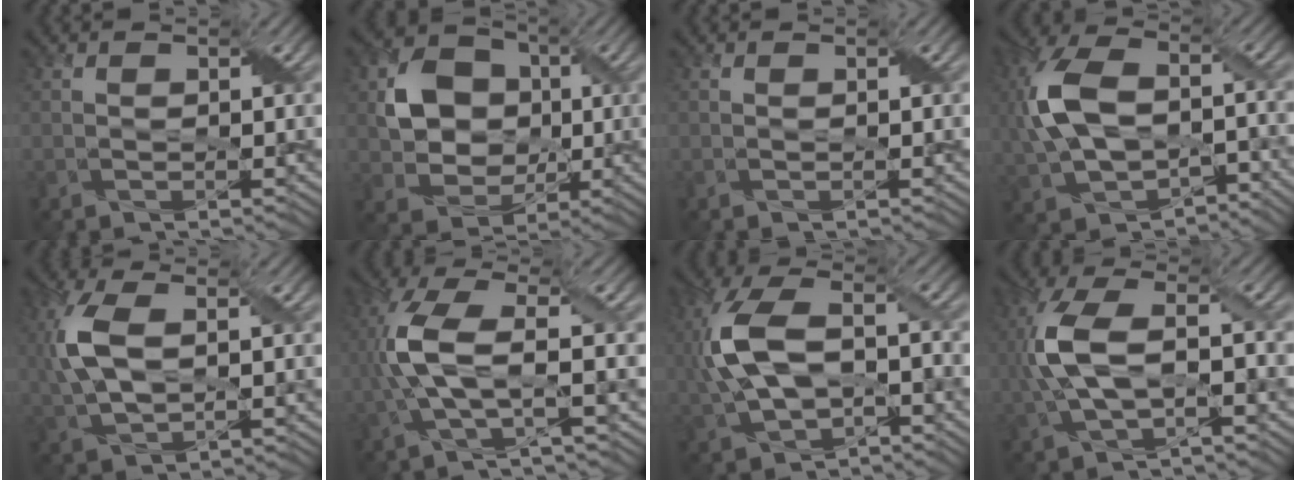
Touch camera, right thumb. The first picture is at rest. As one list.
[{"total": 7.9, "force": [1.0, 7.0, 3.5], "torque": [-0.080, 0.003, 0.012]}, {"total": 0.0}, {"total": 12.5, "force": [-1.2, 7.8, 9.7], "torque": [-0.227, 0.003, -0.025]}, {"total": 7.4, "force": [1.1, 3.8, 6.3], "torque": [-0.167, 0.008, 0.022]}, {"total": 7.5, "force": [-0.1, 2.5, 7.1], "torque": [-0.176, 0.011, -0.005]}, {"total": 11.0, "force": [-0.1, 5.8, 9.3], "torque": [-0.229, 0.011, -0.002]}, {"total": 8.8, "force": [-0.4, 4.0, 7.8], "torque": [-0.192, 0.011, -0.007]}]